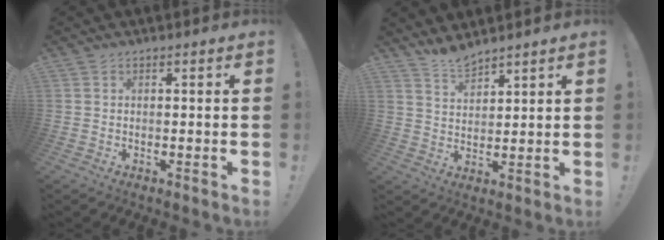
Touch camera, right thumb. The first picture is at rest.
{"total": 5.6, "force": [5.4, 1.1, 1.3], "torque": [-0.028, -0.032, 0.098]}